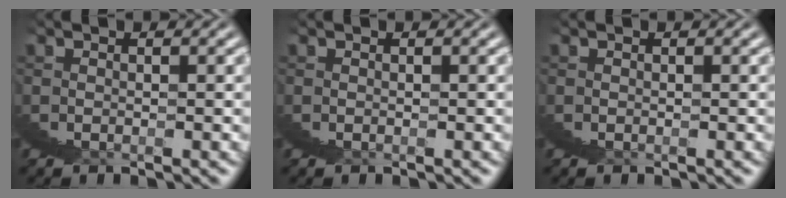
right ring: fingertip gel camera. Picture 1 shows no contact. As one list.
[{"total": 0.0}, {"total": 0.0}]